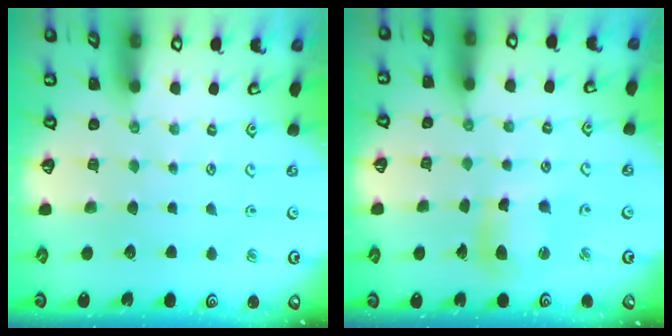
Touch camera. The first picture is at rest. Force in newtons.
{"total": 9.7, "press": 9.6, "slide": 1.4}